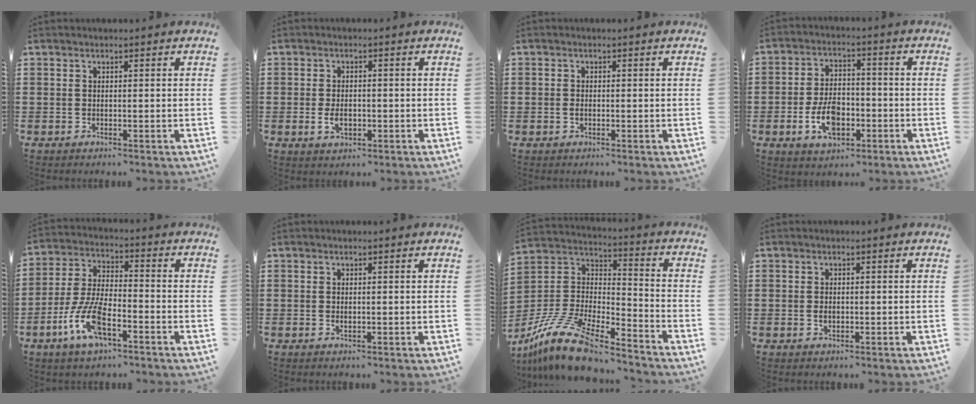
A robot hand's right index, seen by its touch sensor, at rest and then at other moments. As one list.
[{"total": 3.3, "force": [-0.7, 2.0, 2.5], "torque": [-0.047, 0.003, -0.013]}, {"total": 0.9, "force": [-0.2, 0.7, 0.5], "torque": [-0.013, 0.003, -0.005]}, {"total": 7.5, "force": [-2.4, 4.5, 5.6], "torque": [-0.113, 0.003, -0.050]}, {"total": 9.4, "force": [-4.5, 3.7, 7.4], "torque": [-0.182, -0.008, -0.090]}, {"total": 0.8, "force": [0.0, 0.4, 0.7], "torque": [-0.015, 0.002, -0.001]}, {"total": 15.0, "force": [-12.2, 3.9, 7.8], "torque": [-0.168, 0.035, -0.235]}, {"total": 1.2, "force": [-0.2, 0.8, 0.9], "torque": [-0.019, 0.005, -0.004]}]